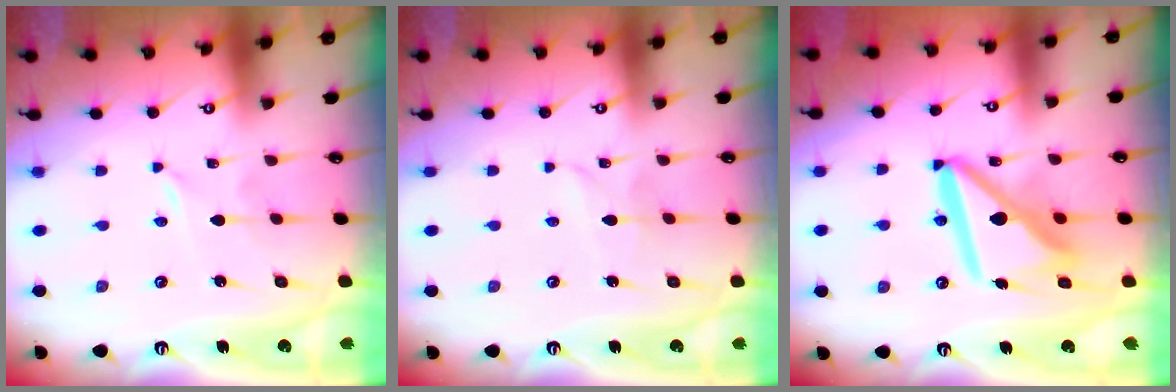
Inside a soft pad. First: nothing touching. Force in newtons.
{"total": 2.3, "press": 2.3, "slide": 0.1}
{"total": 14.6, "press": 14.5, "slide": 1.8}